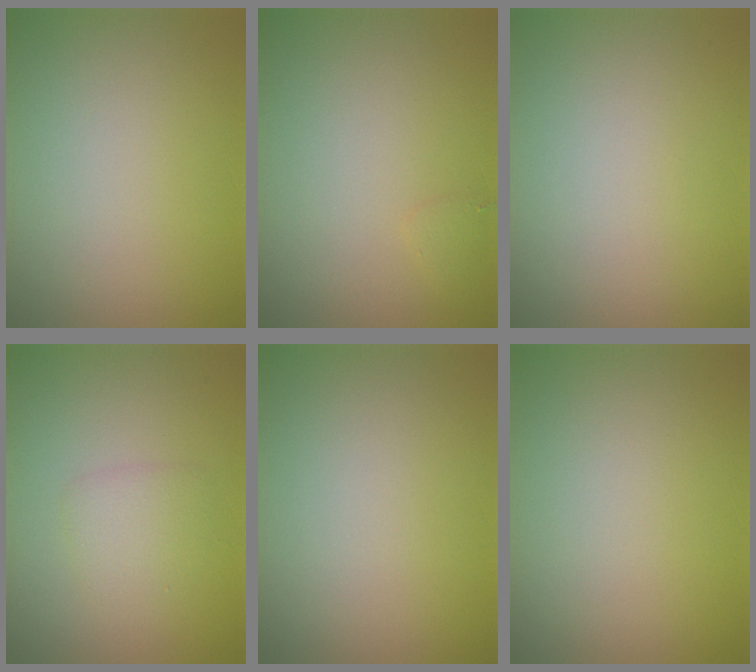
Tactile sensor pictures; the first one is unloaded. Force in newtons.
{"total": 0.6, "press": 0.6, "slide": 0.0}
{"total": 0.0}
{"total": 1.9, "press": 1.9, "slide": 0.0}
{"total": 0.0}
{"total": 0.0}